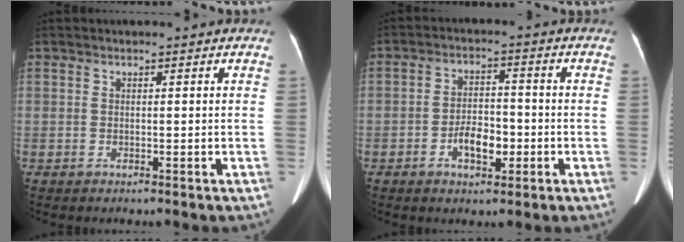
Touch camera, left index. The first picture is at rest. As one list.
[{"total": 5.3, "force": [-2.5, 2.5, 4.0], "torque": [-0.069, -0.001, -0.037]}]